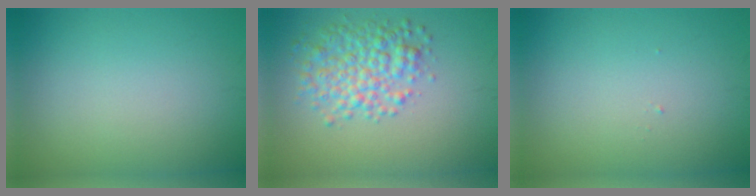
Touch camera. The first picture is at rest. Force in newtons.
{"total": 4.5, "press": 4.4, "slide": 0.1}
{"total": 0.0}